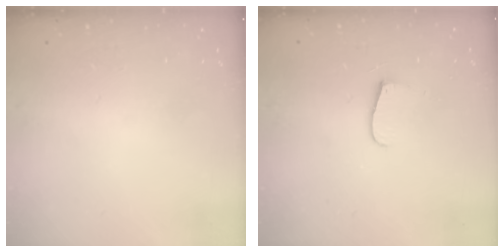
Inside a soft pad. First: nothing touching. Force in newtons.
{"total": 6.9, "press": 6.9, "slide": 0.7}